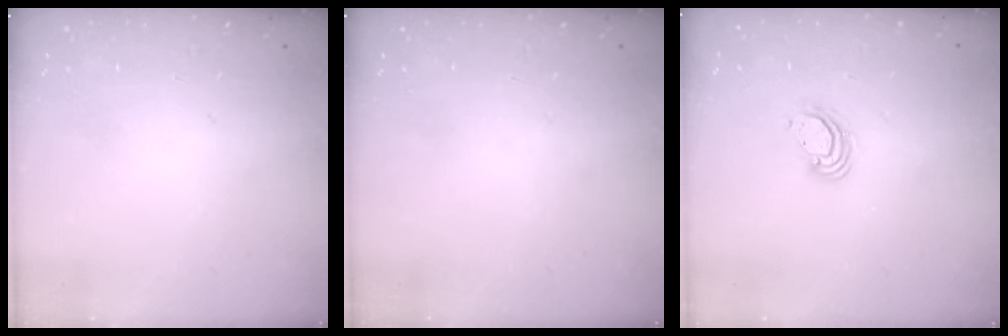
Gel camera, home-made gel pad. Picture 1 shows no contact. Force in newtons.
{"total": 0.0}
{"total": 4.1, "press": 4.1, "slide": 0.3}